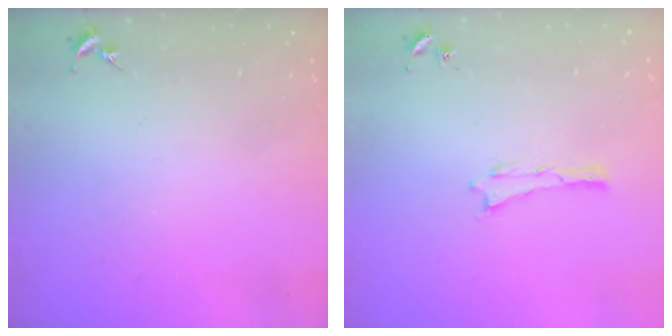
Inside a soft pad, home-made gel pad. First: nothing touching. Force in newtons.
{"total": 0.0}